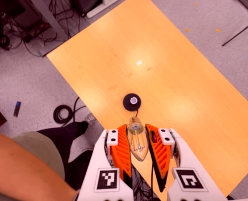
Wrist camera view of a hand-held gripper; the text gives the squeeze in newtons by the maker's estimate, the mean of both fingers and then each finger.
{"total": 20.0, "left": 22.0, "right": 17.9}